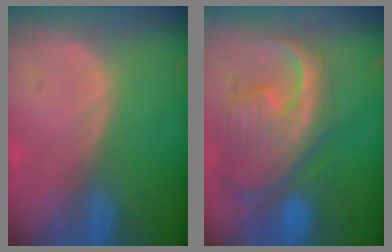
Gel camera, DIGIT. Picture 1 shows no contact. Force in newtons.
{"total": 12.5, "press": 10.7, "slide": 6.5}